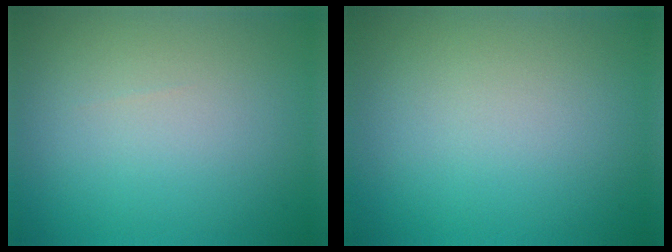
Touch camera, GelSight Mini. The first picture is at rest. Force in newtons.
{"total": 0.0}